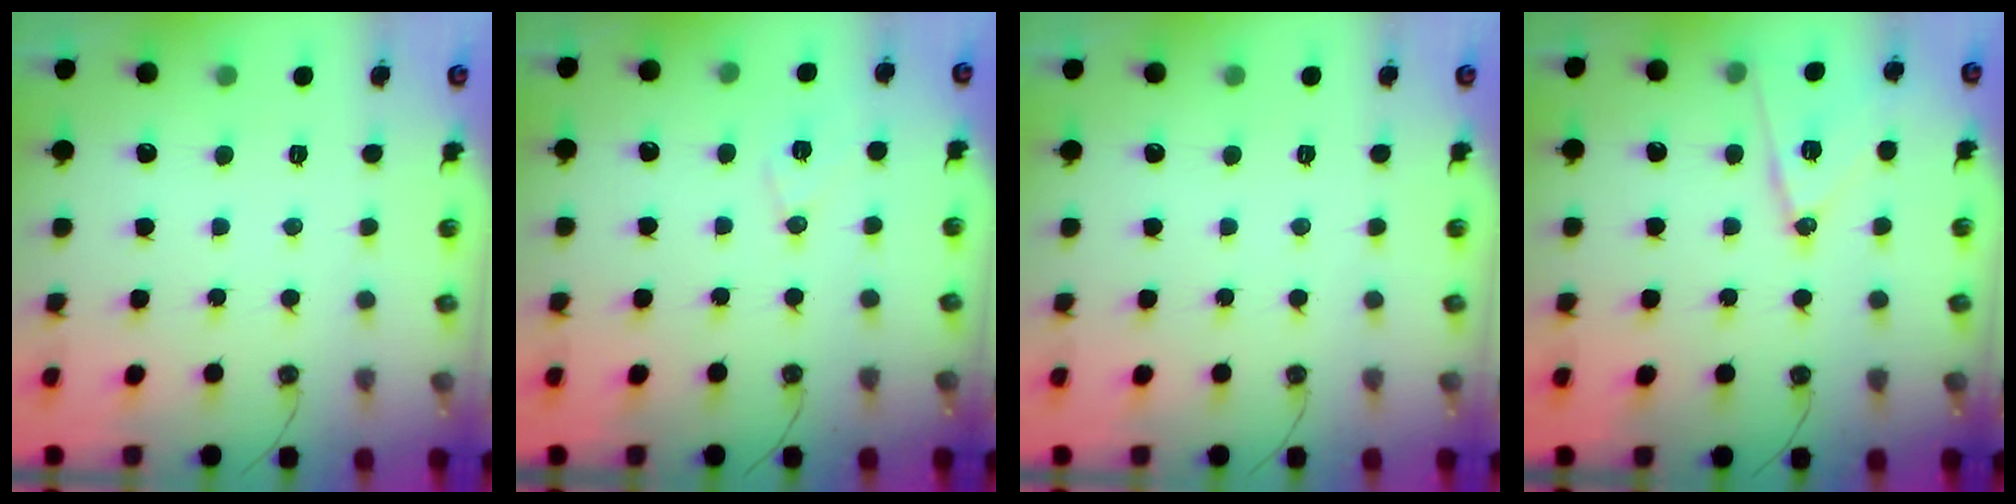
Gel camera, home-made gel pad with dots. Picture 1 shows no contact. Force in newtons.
{"total": 7.5, "press": 6.6, "slide": 3.6}
{"total": 0.0}
{"total": 12.5, "press": 11.9, "slide": 3.9}